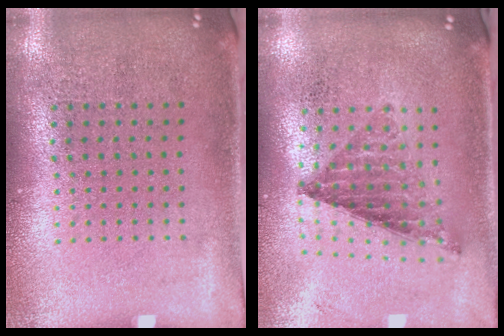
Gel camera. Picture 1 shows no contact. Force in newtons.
{"total": 0.8, "press": 0.8, "slide": 0.1}